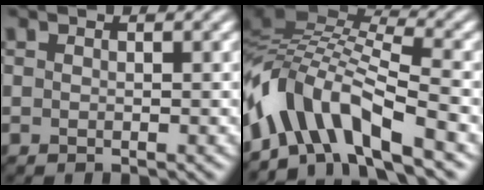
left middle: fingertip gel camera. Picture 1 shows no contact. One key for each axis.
{"total": 9.8, "fx": -5.0, "fy": 3.8, "fz": 7.6, "tx": -0.126, "ty": 0.018, "tz": -0.105}